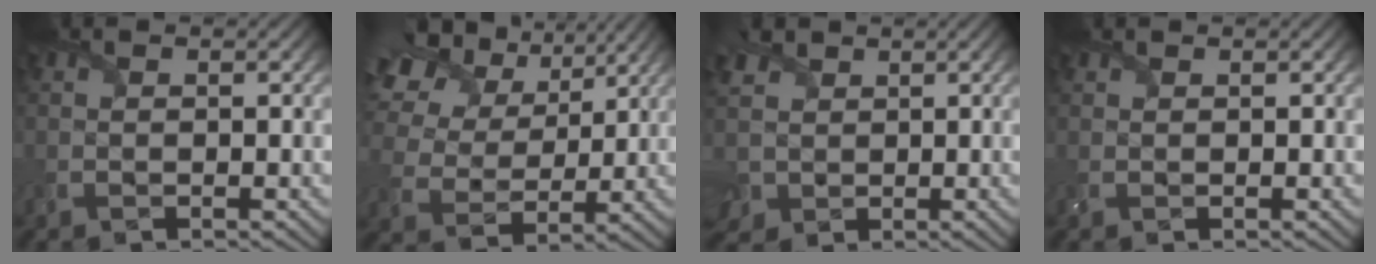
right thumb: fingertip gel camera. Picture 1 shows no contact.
{"total": 14.4, "force": [7.8, 8.9, 8.2], "torque": [-0.233, 0.038, 0.132]}
{"total": 5.3, "force": [1.3, 4.6, 2.2], "torque": [-0.094, 0.001, 0.019]}
{"total": 0.8, "force": [0.7, 0.3, 0.1], "torque": [-0.010, 0.003, 0.017]}